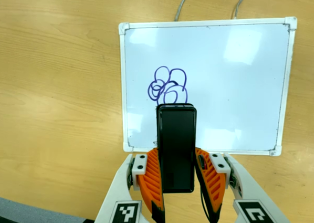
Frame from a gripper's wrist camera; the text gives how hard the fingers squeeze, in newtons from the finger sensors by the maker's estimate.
{"total": 3.7, "left": 2.5, "right": 5.0}